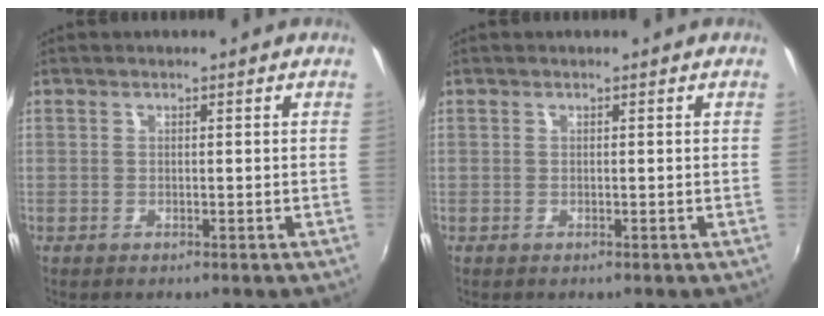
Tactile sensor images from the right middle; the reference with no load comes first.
{"total": 0.0}